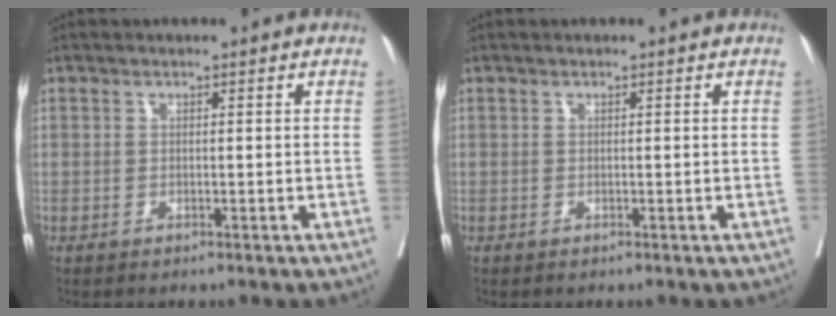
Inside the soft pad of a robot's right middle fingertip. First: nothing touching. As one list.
[{"total": 0.0}]